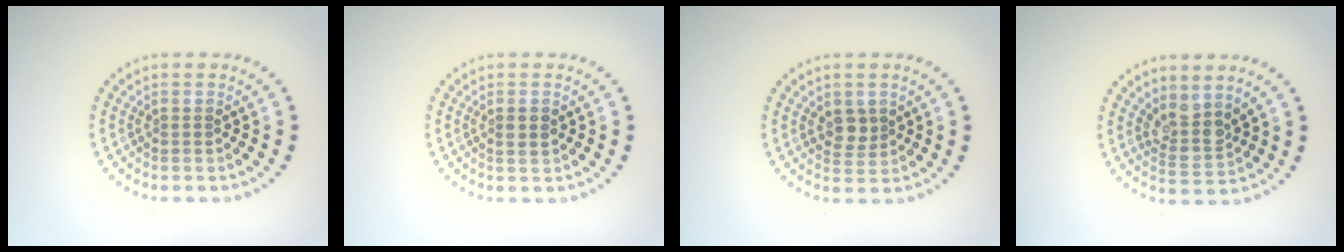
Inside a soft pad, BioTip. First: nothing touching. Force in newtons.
{"total": 1.2, "press": 1.2, "slide": 0.3}
{"total": 2.0, "press": 1.8, "slide": 0.8}
{"total": 2.9, "press": 2.2, "slide": 1.8}